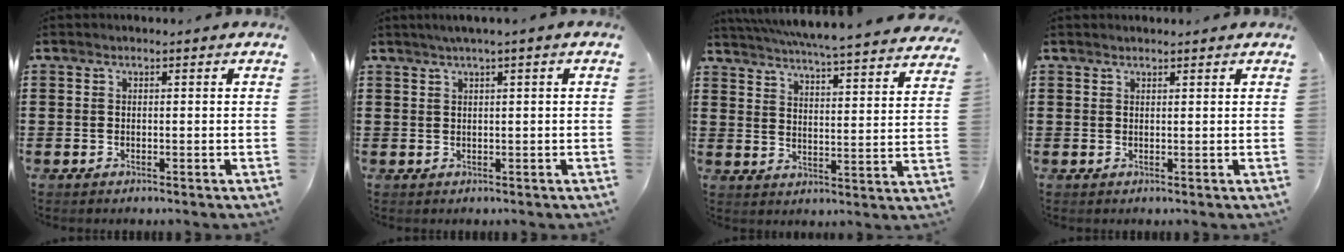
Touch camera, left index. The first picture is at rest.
{"total": 1.4, "force": [0.6, -0.3, 1.3], "torque": [-0.023, -0.003, 0.010]}
{"total": 4.9, "force": [4.6, -0.9, 1.4], "torque": [-0.050, -0.043, 0.074]}
{"total": 0.8, "force": [0.7, 0.0, 0.2], "torque": [-0.005, -0.001, 0.015]}